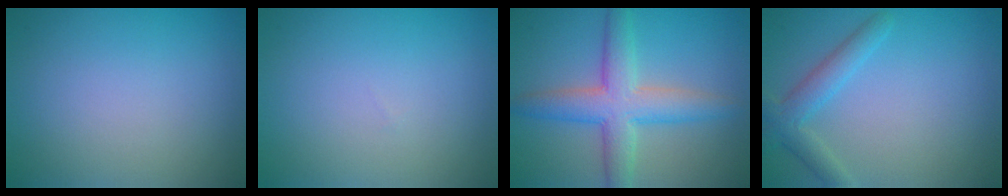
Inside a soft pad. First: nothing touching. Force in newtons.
{"total": 0.0}
{"total": 5.4, "press": 5.4, "slide": 0.1}
{"total": 2.8, "press": 2.8, "slide": 0.0}